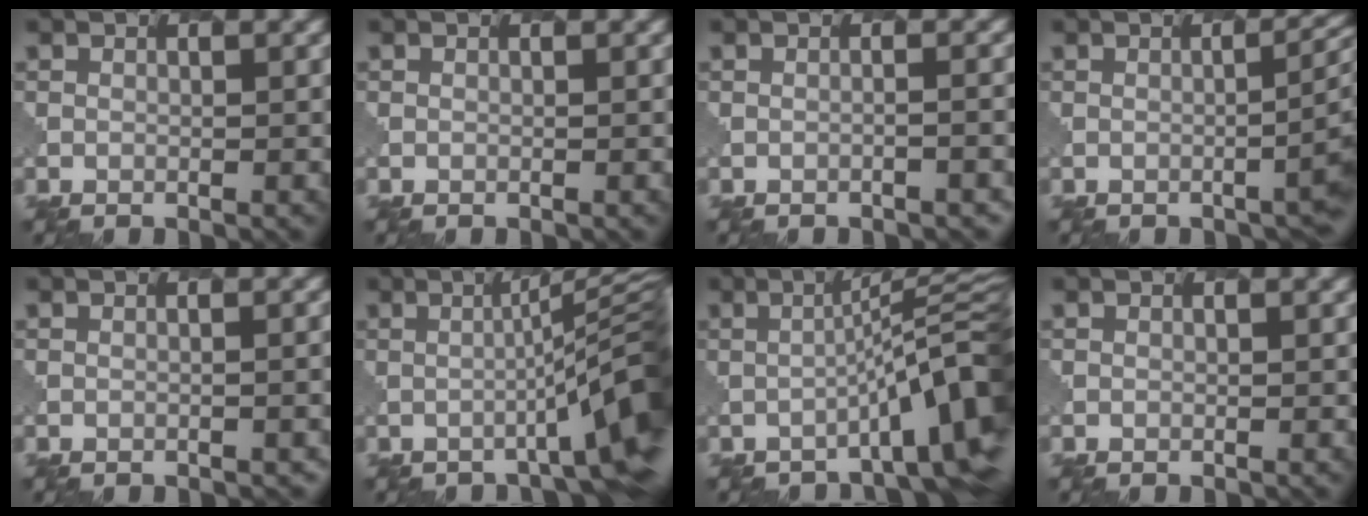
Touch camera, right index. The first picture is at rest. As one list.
[{"total": 0.0}, {"total": 0.5, "force": [-0.4, 0.1, 0.3], "torque": [0.001, 0.006, -0.016]}, {"total": 3.6, "force": [-1.1, 0.9, 3.4], "torque": [-0.029, 0.015, -0.014]}, {"total": 0.5, "force": [-0.1, 0.4, 0.4], "torque": [0.010, 0.005, -0.003]}, {"total": 8.9, "force": [-2.1, 1.0, 8.5], "torque": [-0.100, 0.018, -0.035]}, {"total": 8.7, "force": [-3.3, 1.4, 7.9], "torque": [-0.095, 0.015, -0.053]}, {"total": 0.0}]